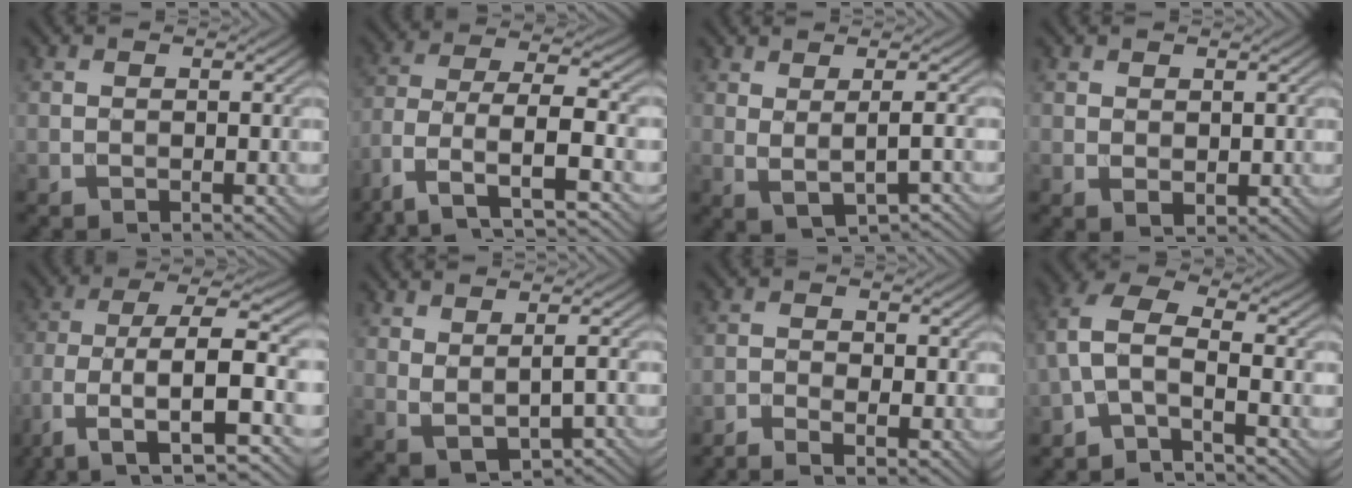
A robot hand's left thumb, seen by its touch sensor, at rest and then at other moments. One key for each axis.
{"total": 9.1, "fx": -4.9, "fy": 3.4, "fz": 7.0, "tx": -0.141, "ty": -0.011, "tz": -0.101}
{"total": 3.6, "fx": 0.6, "fy": 0.8, "fz": 3.4, "tx": -0.069, "ty": 0.007, "tz": 0.014}
{"total": 1.4, "fx": 0.6, "fy": 0.8, "fz": 0.9, "tx": -0.018, "ty": -0.006, "tz": 0.016}
{"total": 10.9, "fx": -3.4, "fy": 4.2, "fz": 9.5, "tx": -0.183, "ty": -0.005, "tz": -0.067}
{"total": 3.2, "fx": 0.9, "fy": 1.1, "fz": 2.9, "tx": -0.061, "ty": -0.001, "tz": 0.023}
{"total": 2.4, "fx": -1.7, "fy": 0.6, "fz": 1.5, "tx": -0.032, "ty": -0.002, "tz": -0.039}
{"total": 5.6, "fx": -2.5, "fy": 2.1, "fz": 4.5, "tx": -0.100, "ty": 0.012, "tz": -0.066}